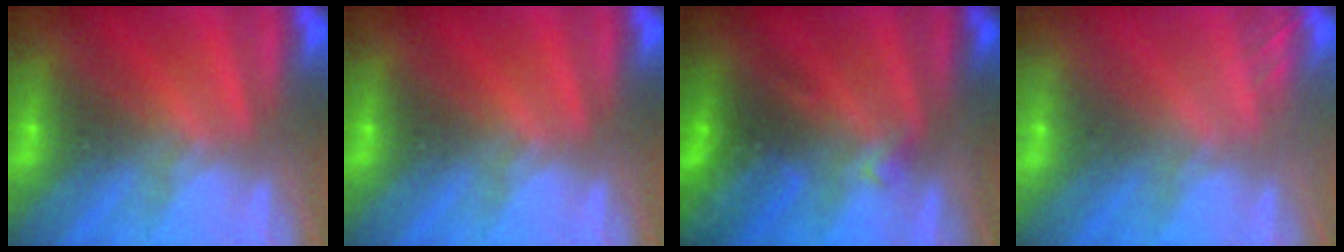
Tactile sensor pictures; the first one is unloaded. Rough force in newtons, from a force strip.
{"total": 0.0}
{"total": 2.7}
{"total": 2.1}